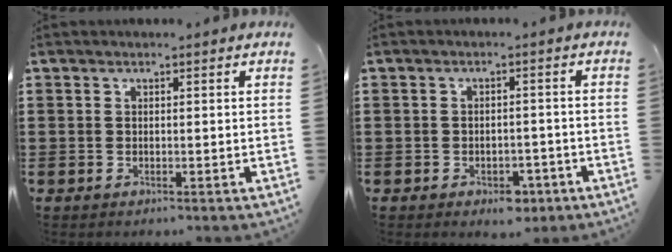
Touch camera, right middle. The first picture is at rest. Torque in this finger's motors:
{"motor_torque": [-0.06, 0.01, 0.03, 0.01]}